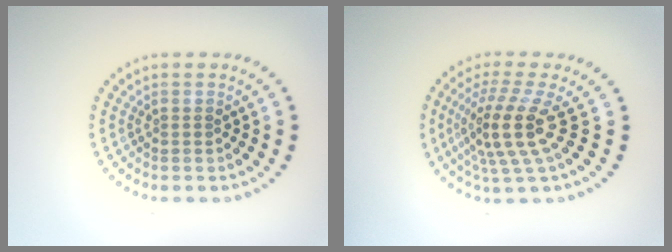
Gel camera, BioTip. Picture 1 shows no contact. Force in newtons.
{"total": 4.5, "press": 3.4, "slide": 3.0}